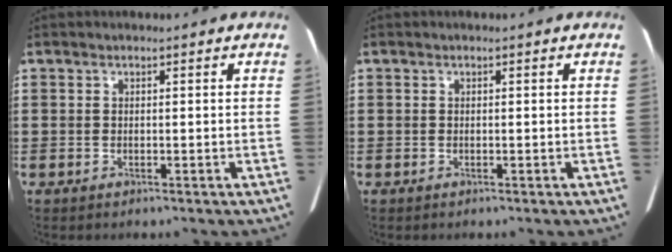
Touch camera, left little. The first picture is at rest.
{"total": 0.0}